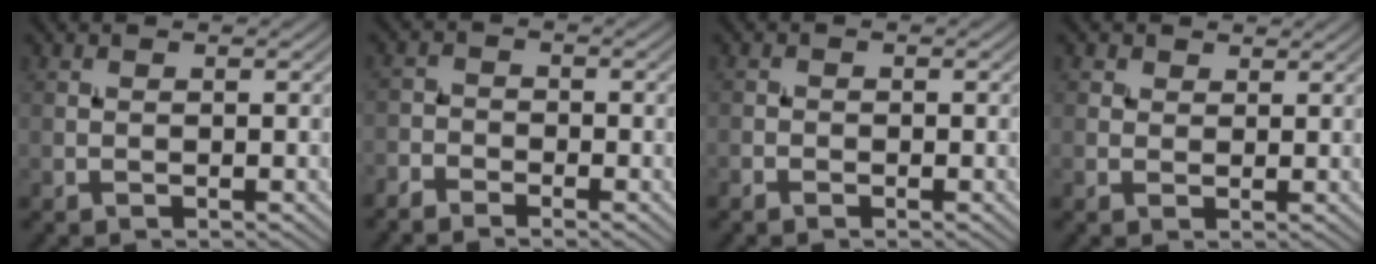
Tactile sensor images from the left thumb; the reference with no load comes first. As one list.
[{"total": 3.0, "force": [-2.6, 1.2, 0.8], "torque": [-0.013, -0.001, -0.059]}, {"total": 1.1, "force": [-0.7, 0.7, 0.4], "torque": [-0.006, -0.001, -0.015]}, {"total": 2.1, "force": [1.3, 1.5, 0.6], "torque": [-0.015, 0.001, 0.021]}]